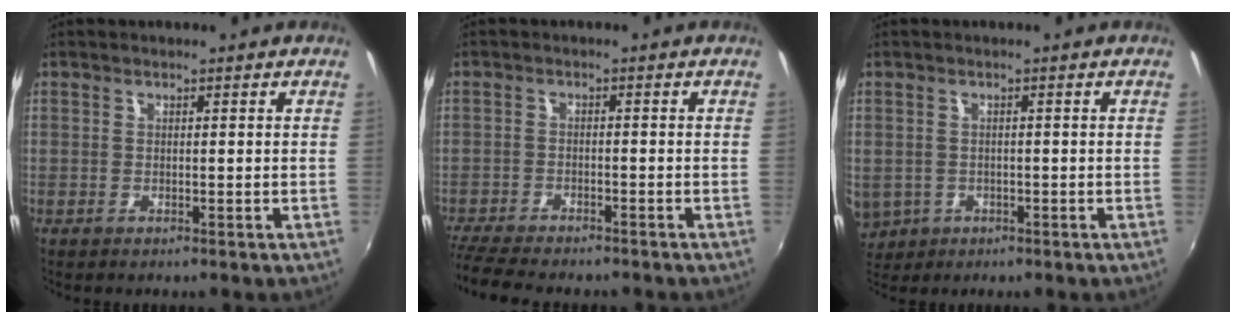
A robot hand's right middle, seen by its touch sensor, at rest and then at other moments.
{"total": 10.2, "force": [-9.0, 1.8, 4.3], "torque": [-0.113, -0.029, -0.152]}
{"total": 6.7, "force": [-1.6, 5.7, 3.0], "torque": [-0.077, -0.009, -0.012]}